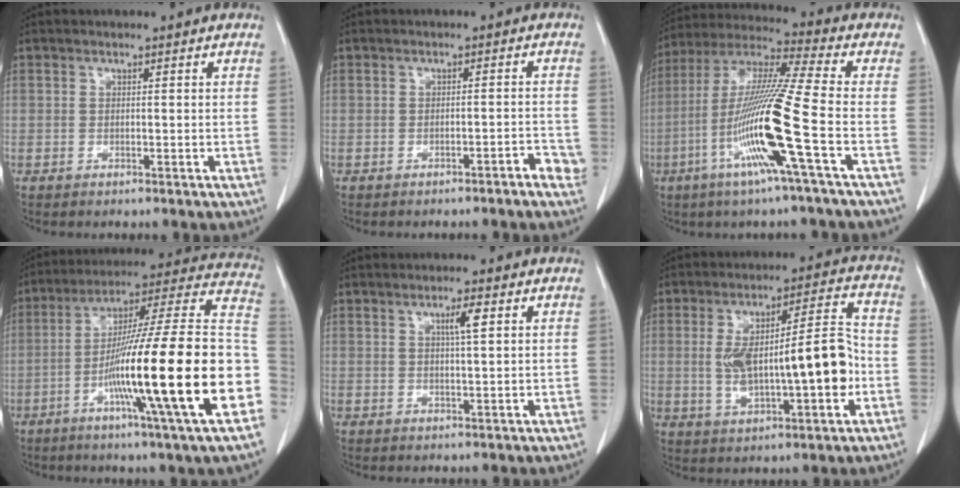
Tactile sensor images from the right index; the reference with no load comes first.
{"total": 2.6, "force": [-1.6, 0.5, 2.0], "torque": [-0.018, 0.005, -0.021]}
{"total": 16.9, "force": [-5.5, -1.9, 15.9], "torque": [-0.323, -0.016, -0.115]}
{"total": 28.0, "force": [-7.7, -0.4, 26.9], "torque": [-0.349, -0.016, -0.147]}
{"total": 2.7, "force": [1.1, 0.1, 2.5], "torque": [-0.039, 0.003, 0.016]}
{"total": 15.0, "force": [-1.6, 3.6, 14.5], "torque": [-0.252, 0.029, -0.013]}